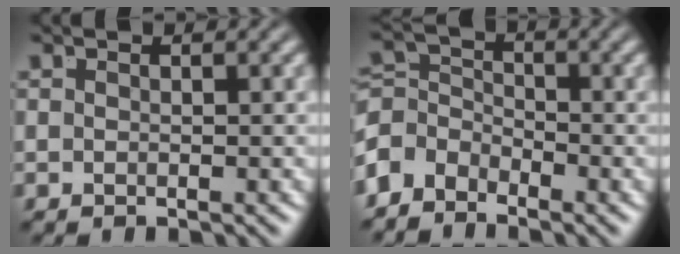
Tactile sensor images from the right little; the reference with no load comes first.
{"total": 5.4, "force": [-1.8, 4.6, 2.2], "torque": [-0.054, -0.026, -0.028]}